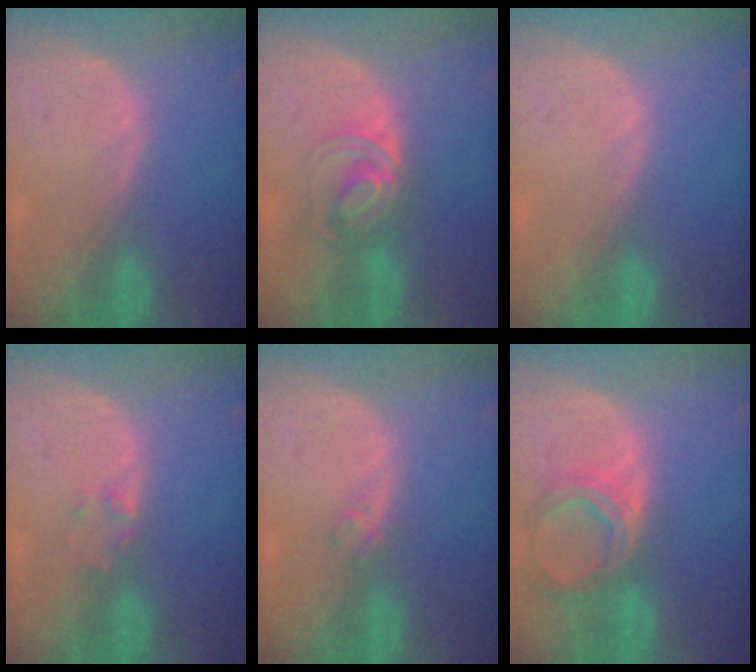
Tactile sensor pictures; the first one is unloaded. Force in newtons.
{"total": 6.5, "press": 5.8, "slide": 2.9}
{"total": 0.0}
{"total": 1.4, "press": 1.3, "slide": 0.2}
{"total": 1.6, "press": 1.4, "slide": 0.8}
{"total": 6.9, "press": 6.4, "slide": 2.7}